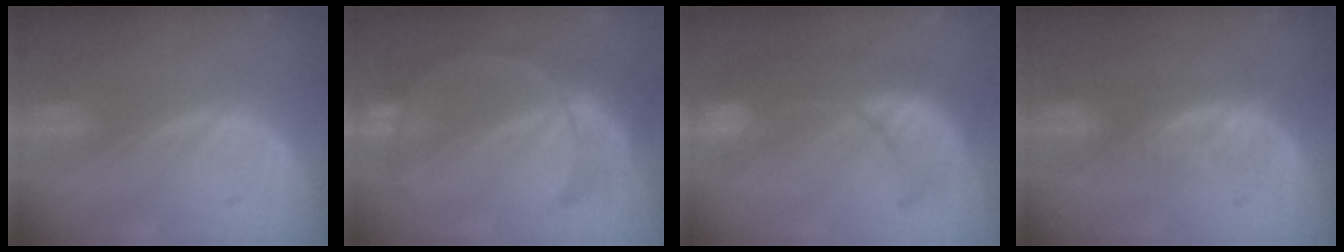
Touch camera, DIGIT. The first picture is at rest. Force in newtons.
{"total": 7.6, "press": 6.8, "slide": 3.5}
{"total": 10.1, "press": 9.1, "slide": 4.4}
{"total": 3.9, "press": 3.5, "slide": 1.8}